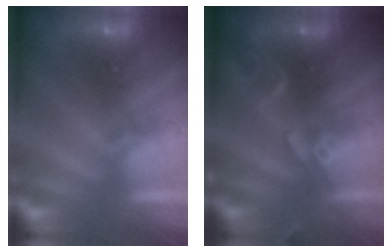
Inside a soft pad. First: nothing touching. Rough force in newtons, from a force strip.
{"total": 2.4}